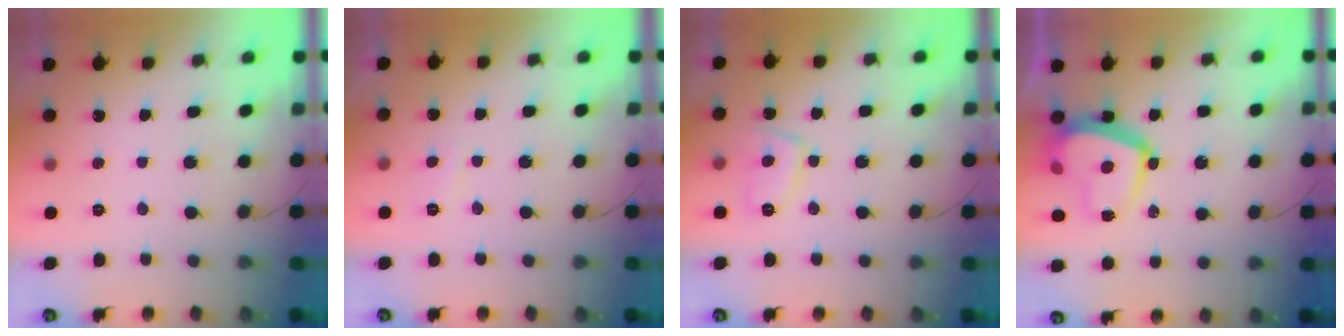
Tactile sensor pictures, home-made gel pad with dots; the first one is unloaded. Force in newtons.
{"total": 2.0, "press": 1.9, "slide": 0.6}
{"total": 6.9, "press": 6.9, "slide": 0.9}
{"total": 13.2, "press": 13.1, "slide": 1.0}